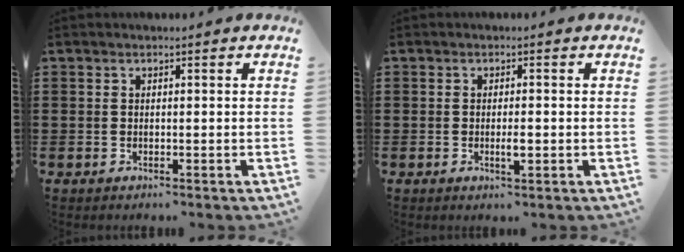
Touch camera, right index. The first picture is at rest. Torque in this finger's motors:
{"motor_torque": [0.60, 0.57, 0.01, 0.01]}